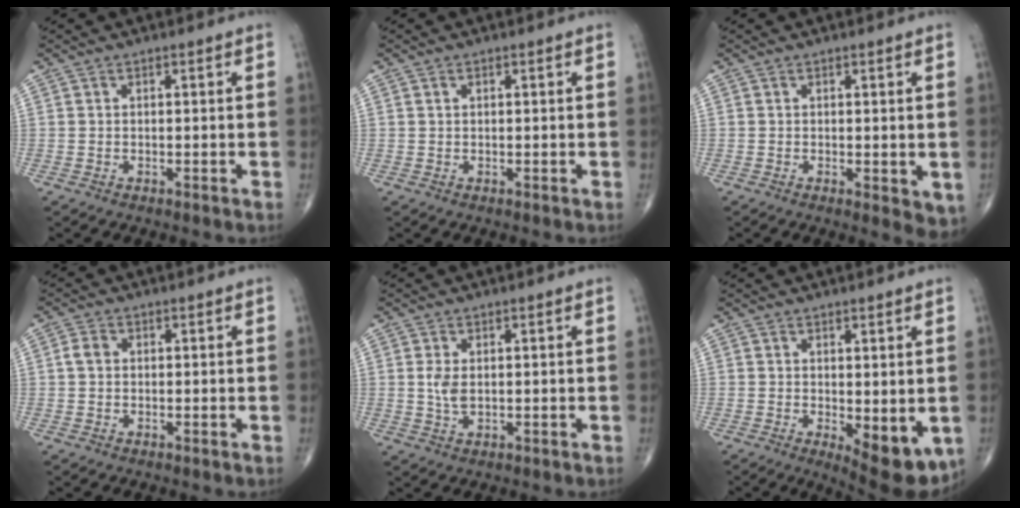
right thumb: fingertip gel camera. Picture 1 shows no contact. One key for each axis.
{"total": 0.6, "fx": 0.3, "fy": 0.3, "fz": 0.4, "tx": -0.008, "ty": 0.001, "tz": 0.005}
{"total": 4.1, "fx": -0.6, "fy": 1.6, "fz": 3.8, "tx": -0.040, "ty": -0.011, "tz": -0.006}
{"total": 2.2, "fx": 0.2, "fy": 1.7, "fz": 1.3, "tx": -0.025, "ty": 0.006, "tz": 0.001}
{"total": 3.1, "fx": 0.4, "fy": 1.8, "fz": 2.5, "tx": -0.054, "ty": -0.005, "tz": 0.010}
{"total": 9.2, "fx": -1.8, "fy": 3.7, "fz": 8.2, "tx": -0.095, "ty": -0.022, "tz": -0.012}